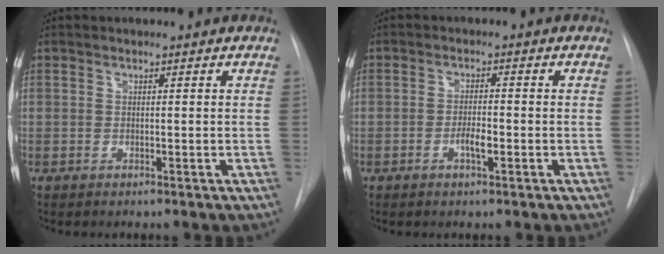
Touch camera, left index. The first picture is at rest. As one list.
[{"total": 2.4, "force": [-1.0, 0.6, 2.1], "torque": [-0.036, 0.002, -0.017]}]